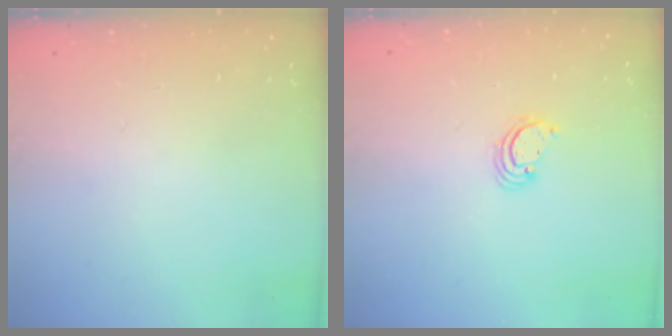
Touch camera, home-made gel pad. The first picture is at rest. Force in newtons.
{"total": 2.2, "press": 2.2, "slide": 0.1}